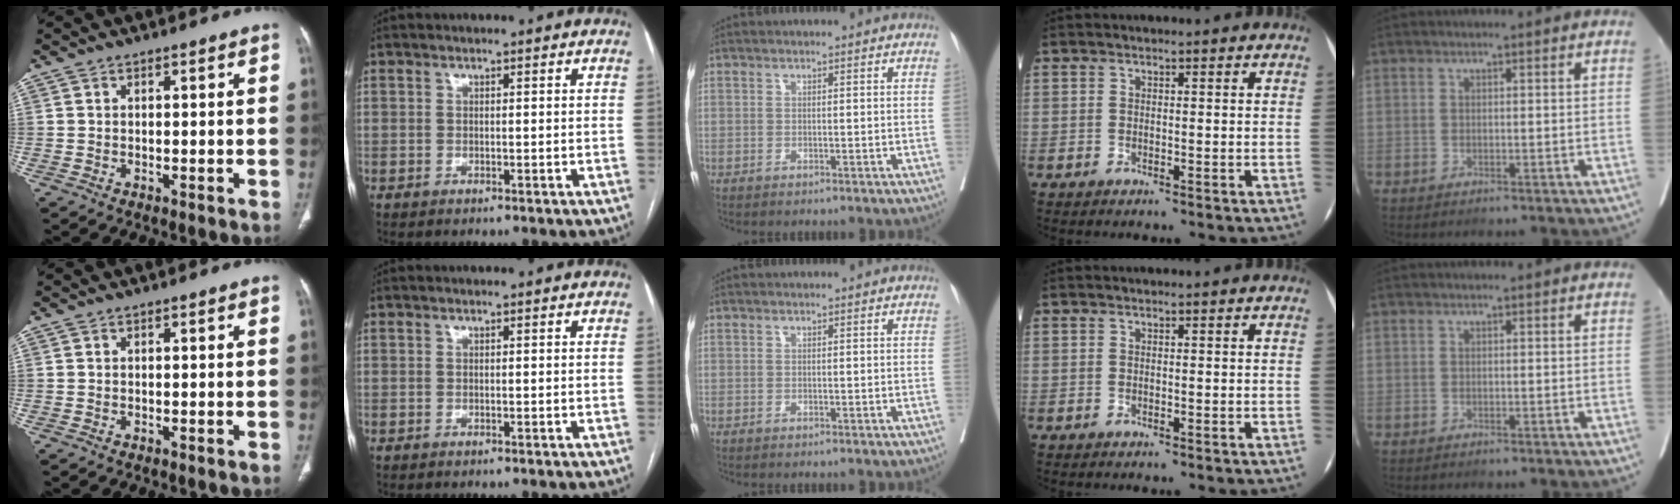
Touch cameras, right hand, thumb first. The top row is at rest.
{}